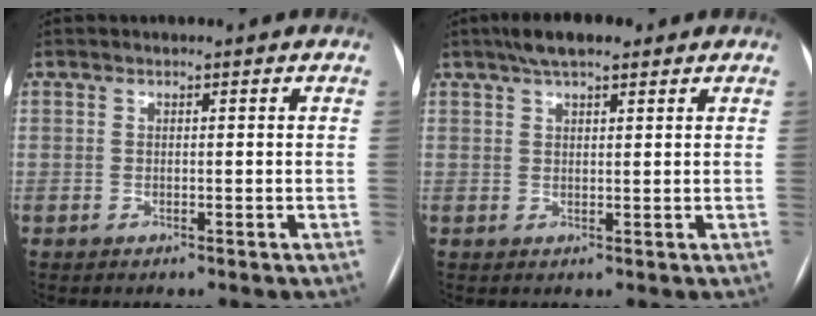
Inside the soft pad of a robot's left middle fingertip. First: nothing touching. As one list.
[{"total": 5.7, "force": [4.1, 1.6, 3.7], "torque": [-0.066, 0.024, 0.067]}]